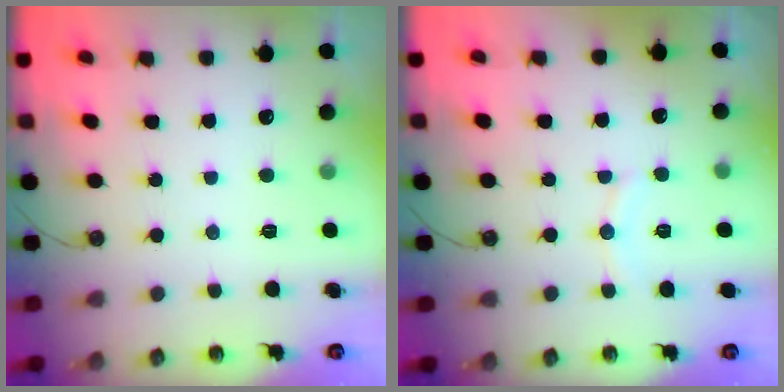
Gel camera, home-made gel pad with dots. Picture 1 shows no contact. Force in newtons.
{"total": 6.4, "press": 6.4, "slide": 0.4}